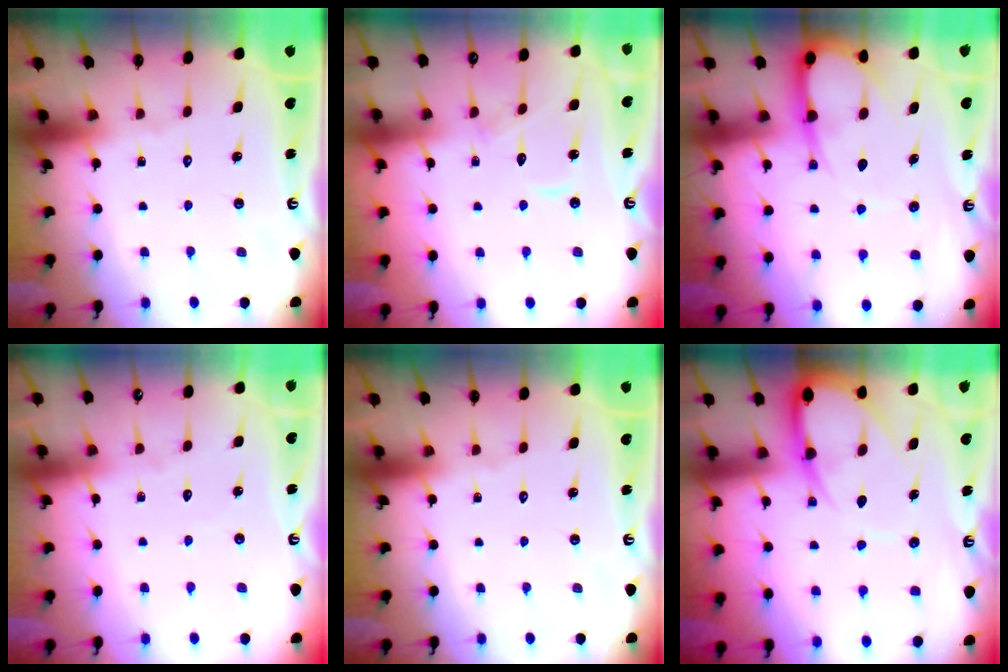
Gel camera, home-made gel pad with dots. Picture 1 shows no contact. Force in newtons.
{"total": 8.1, "press": 8.1, "slide": 0.6}
{"total": 7.7, "press": 7.6, "slide": 1.1}
{"total": 2.4, "press": 2.4, "slide": 0.2}
{"total": 0.0}
{"total": 9.7, "press": 9.6, "slide": 0.9}